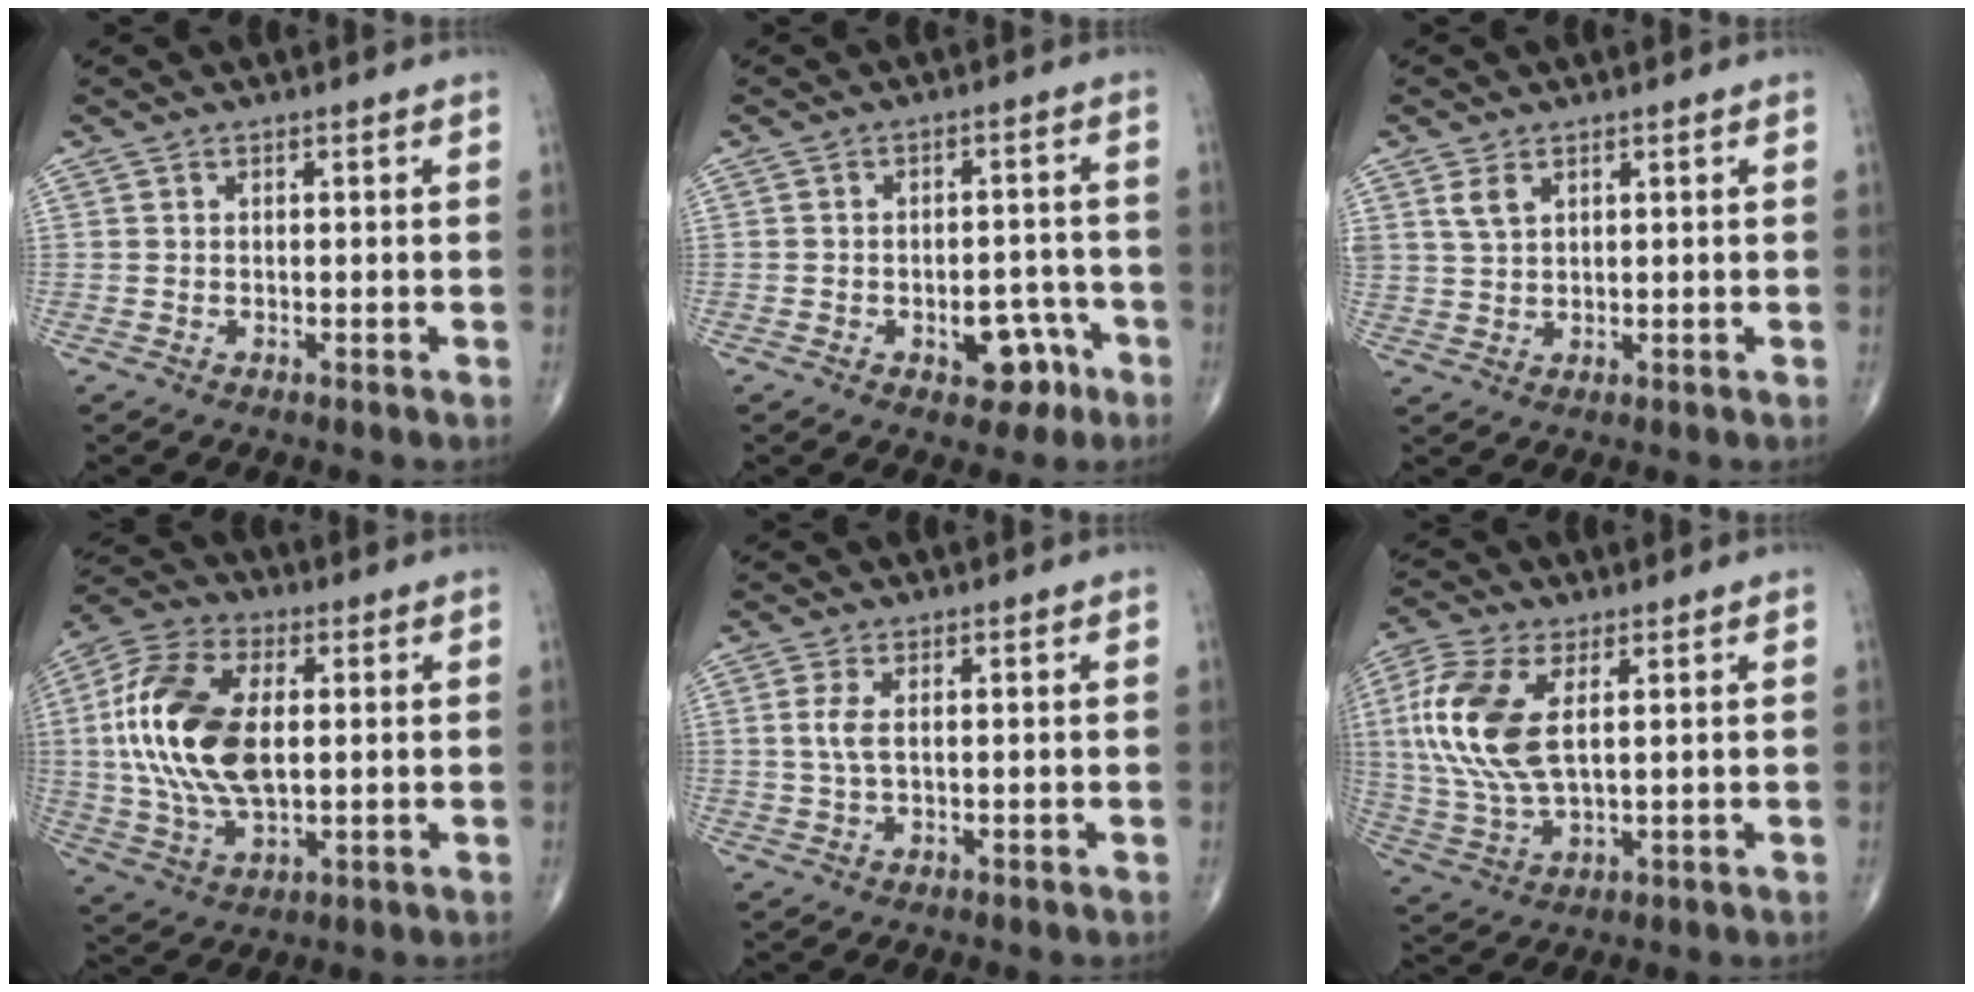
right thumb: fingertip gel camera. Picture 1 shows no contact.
{"total": 7.0, "force": [-3.3, 4.3, 4.4], "torque": [-0.029, 0.034, -0.037]}
{"total": 3.3, "force": [1.8, 1.8, 2.0], "torque": [-0.039, -0.004, 0.045]}
{"total": 19.2, "force": [1.9, 10.2, 16.2], "torque": [-0.340, 0.003, 0.032]}
{"total": 3.0, "force": [0.6, 1.1, 2.8], "torque": [-0.073, 0.003, 0.015]}
{"total": 14.7, "force": [3.3, 7.0, 12.5], "torque": [-0.291, -0.001, 0.068]}